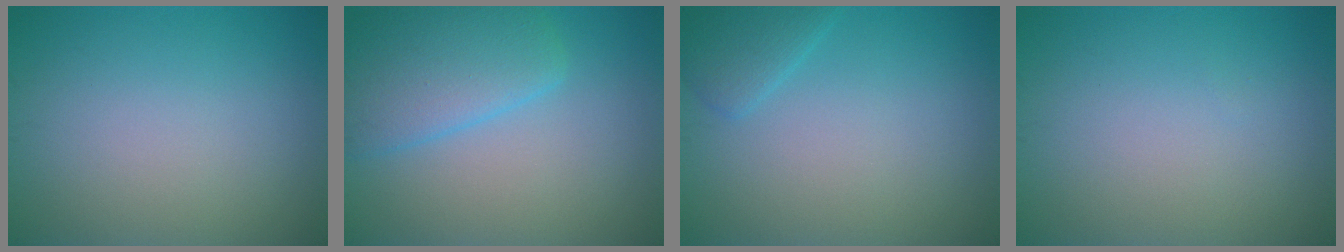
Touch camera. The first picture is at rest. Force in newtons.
{"total": 5.2, "press": 5.2, "slide": 0.3}
{"total": 1.9, "press": 1.9, "slide": 0.1}
{"total": 0.0}